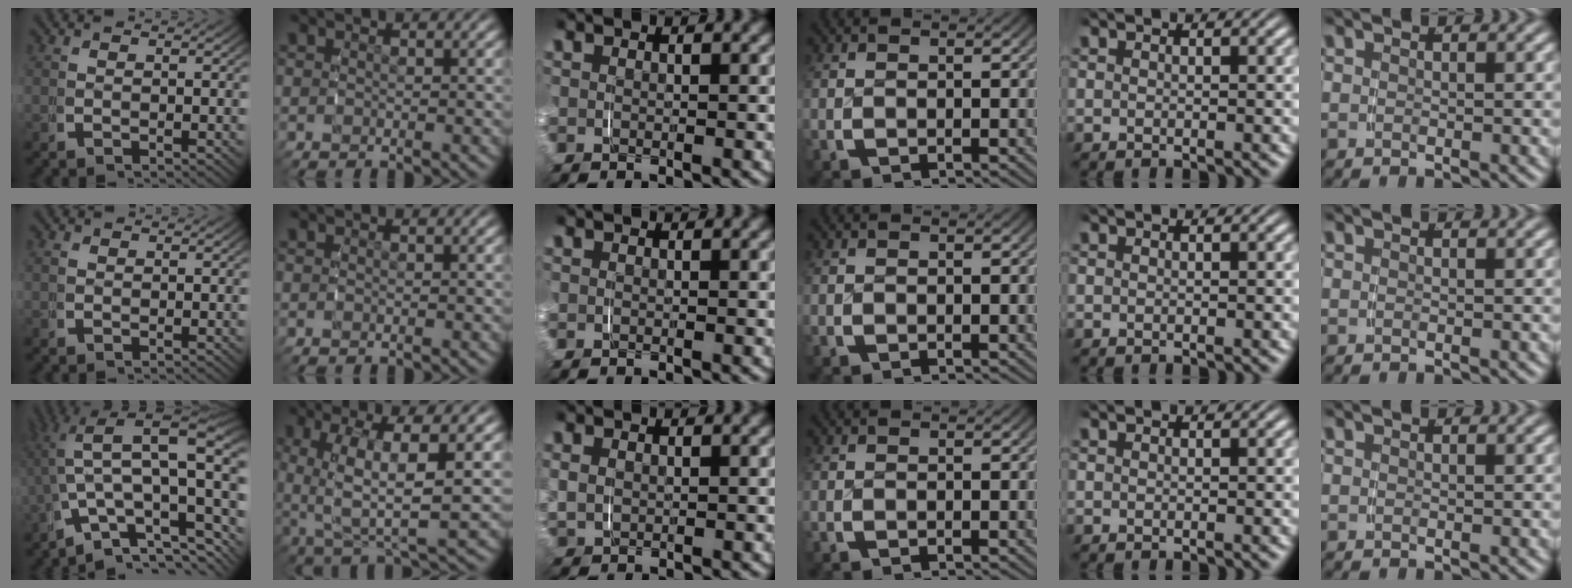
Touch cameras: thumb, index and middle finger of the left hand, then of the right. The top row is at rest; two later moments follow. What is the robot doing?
{"motion": "grasp_and_lifting", "object": "shirt"}